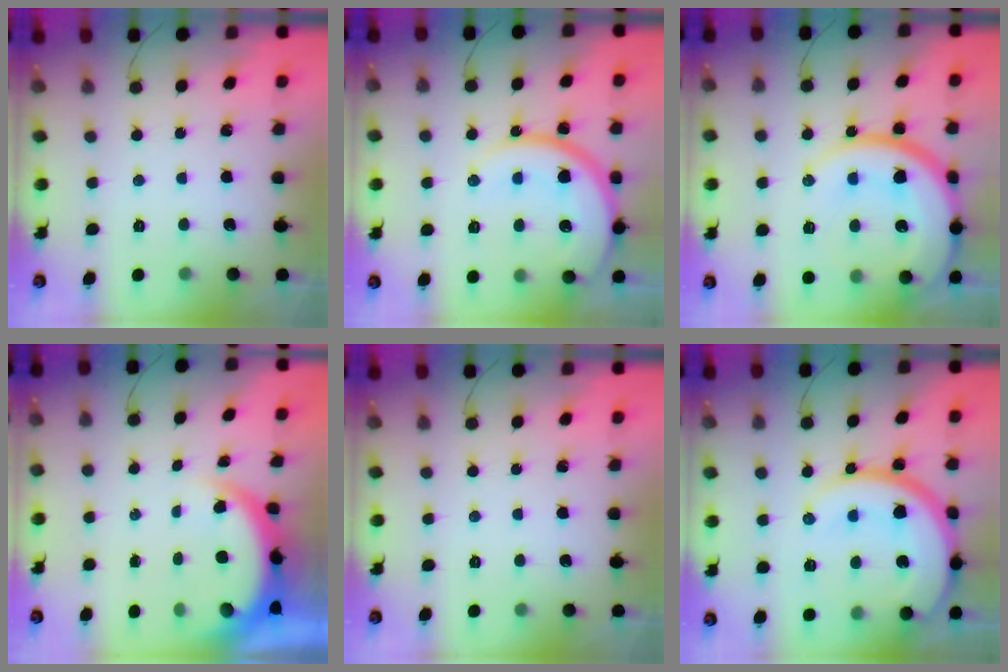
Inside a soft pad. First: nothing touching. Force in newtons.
{"total": 14.7, "press": 14.6, "slide": 1.4}
{"total": 25.1, "press": 24.6, "slide": 4.7}
{"total": 5.3, "press": 5.2, "slide": 1.1}
{"total": 0.0}
{"total": 21.4, "press": 21.2, "slide": 2.9}